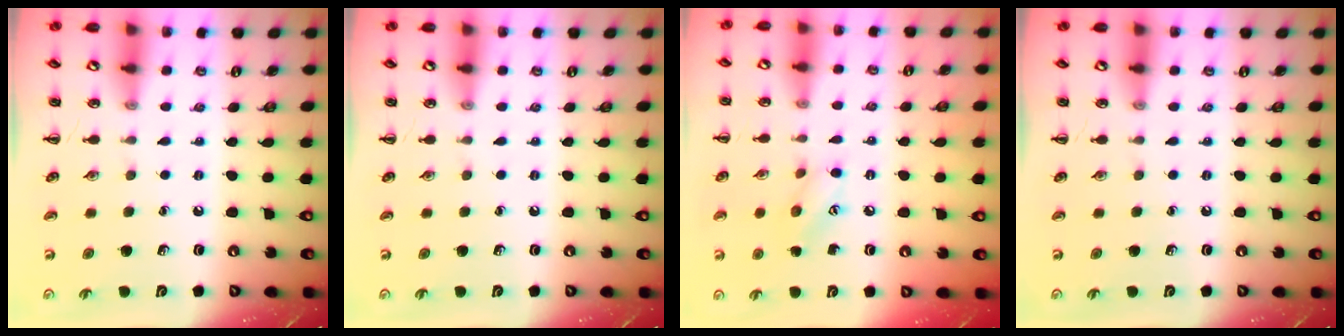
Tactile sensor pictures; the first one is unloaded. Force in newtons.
{"total": 0.0}
{"total": 6.7, "press": 6.7, "slide": 0.7}
{"total": 0.0}